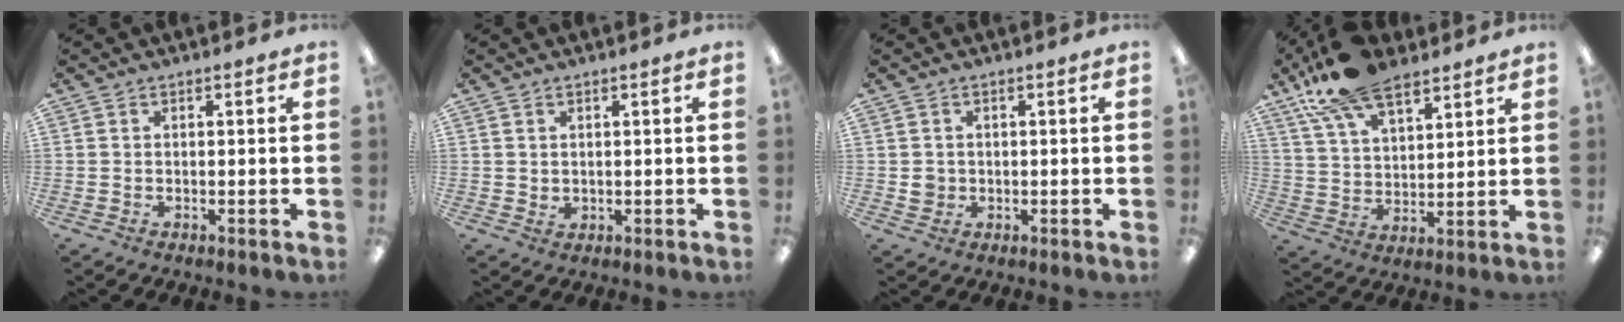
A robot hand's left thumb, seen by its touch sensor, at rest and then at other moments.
{"total": 1.4, "force": [1.0, 0.8, 0.5], "torque": [-0.012, 0.001, 0.018]}
{"total": 2.2, "force": [0.3, 2.1, 0.7], "torque": [-0.007, 0.000, 0.002]}
{"total": 16.3, "force": [11.2, 7.7, 9.1], "torque": [-0.167, -0.044, 0.202]}